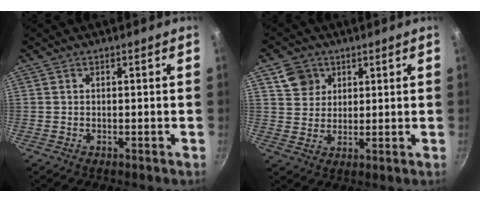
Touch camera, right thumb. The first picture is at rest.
{"total": 6.0, "force": [2.9, 5.0, 1.5], "torque": [0.003, 0.001, 0.055]}